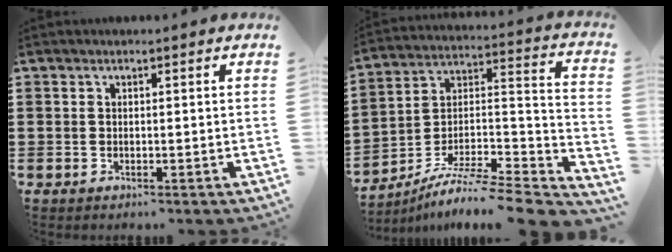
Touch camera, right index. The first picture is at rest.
{"total": 7.7, "force": [-6.2, 1.0, 4.5], "torque": [-0.072, 0.001, -0.123]}